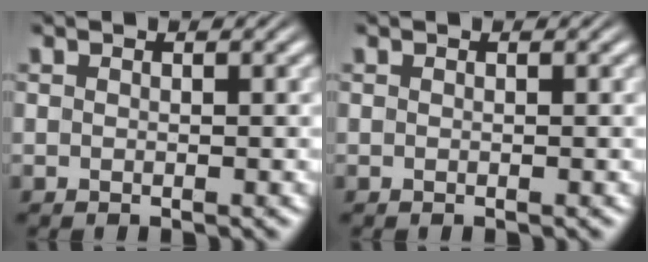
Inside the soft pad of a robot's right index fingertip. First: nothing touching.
{"total": 0.0}